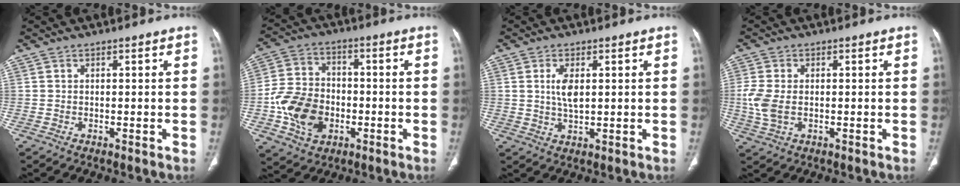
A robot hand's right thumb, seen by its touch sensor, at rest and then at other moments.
{"total": 13.3, "force": [-3.4, 10.0, 8.1], "torque": [-0.131, 0.017, -0.062]}
{"total": 4.4, "force": [0.9, 2.0, 3.8], "torque": [-0.076, -0.006, 0.021]}
{"total": 5.9, "force": [-0.5, 3.6, 4.7], "torque": [-0.122, -0.002, -0.007]}